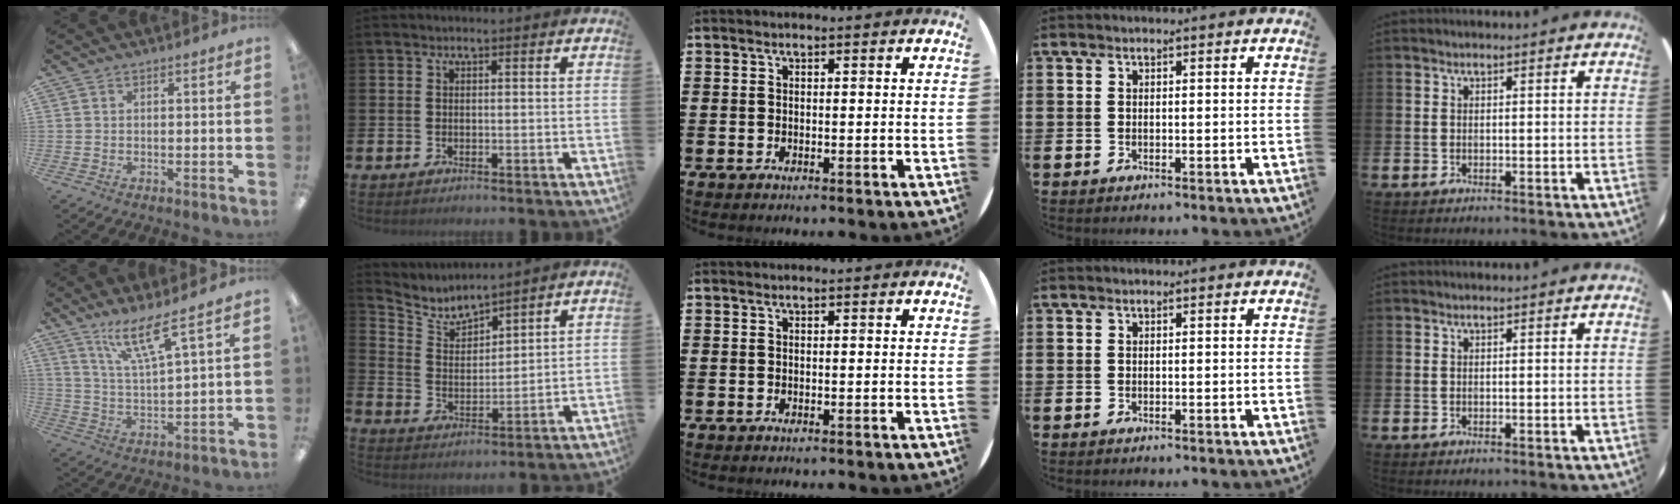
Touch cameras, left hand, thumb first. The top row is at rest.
{"thumb": {"total": 10.6, "force": [7.6, 1.5, 7.3], "torque": [-0.144, -0.033, 0.131]}, "index": {"total": 4.8, "force": [4.6, 1.1, 0.7], "torque": [-0.038, -0.033, 0.076]}}